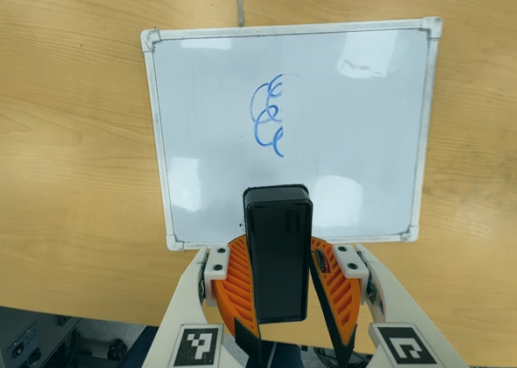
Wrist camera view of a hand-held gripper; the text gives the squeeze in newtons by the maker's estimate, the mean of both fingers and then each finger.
{"total": 7.6, "left": 8.6, "right": 6.7}